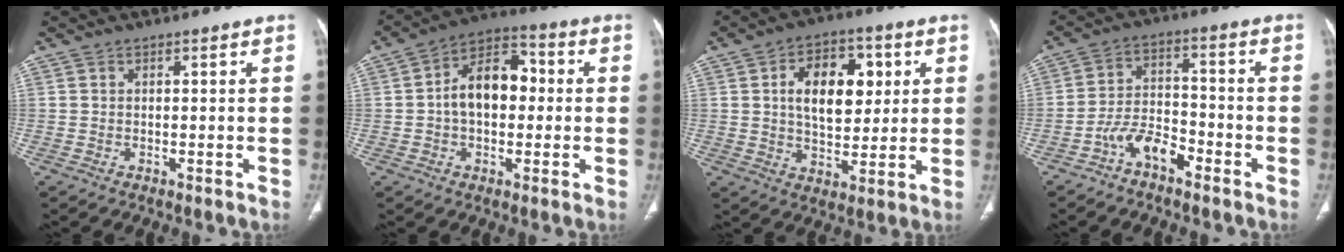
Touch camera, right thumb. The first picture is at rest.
{"total": 12.1, "force": [0.3, 7.9, 9.1], "torque": [-0.125, 0.033, -0.006]}
{"total": 13.8, "force": [3.3, 8.5, 10.4], "torque": [-0.123, -0.002, 0.052]}
{"total": 7.3, "force": [-4.7, 3.5, 4.4], "torque": [-0.077, 0.041, -0.092]}